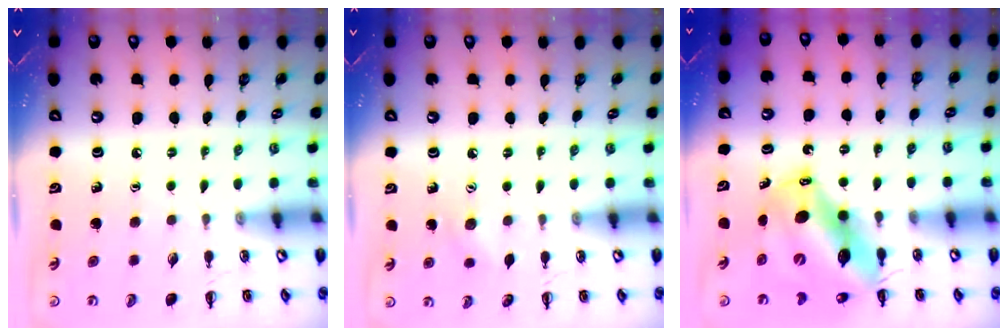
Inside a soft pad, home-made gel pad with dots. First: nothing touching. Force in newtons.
{"total": 5.7, "press": 5.5, "slide": 1.4}
{"total": 13.8, "press": 13.2, "slide": 4.0}